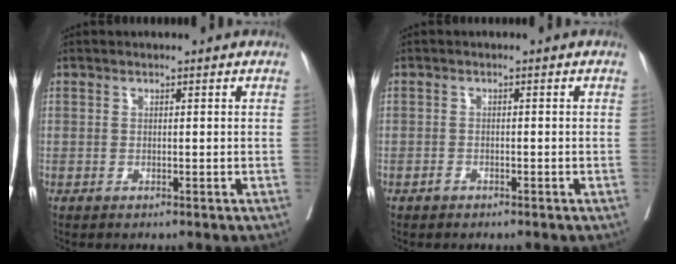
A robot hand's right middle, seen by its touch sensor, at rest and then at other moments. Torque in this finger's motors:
{"motor_torque": [0.52, -0.94, 0.08, 0.00]}